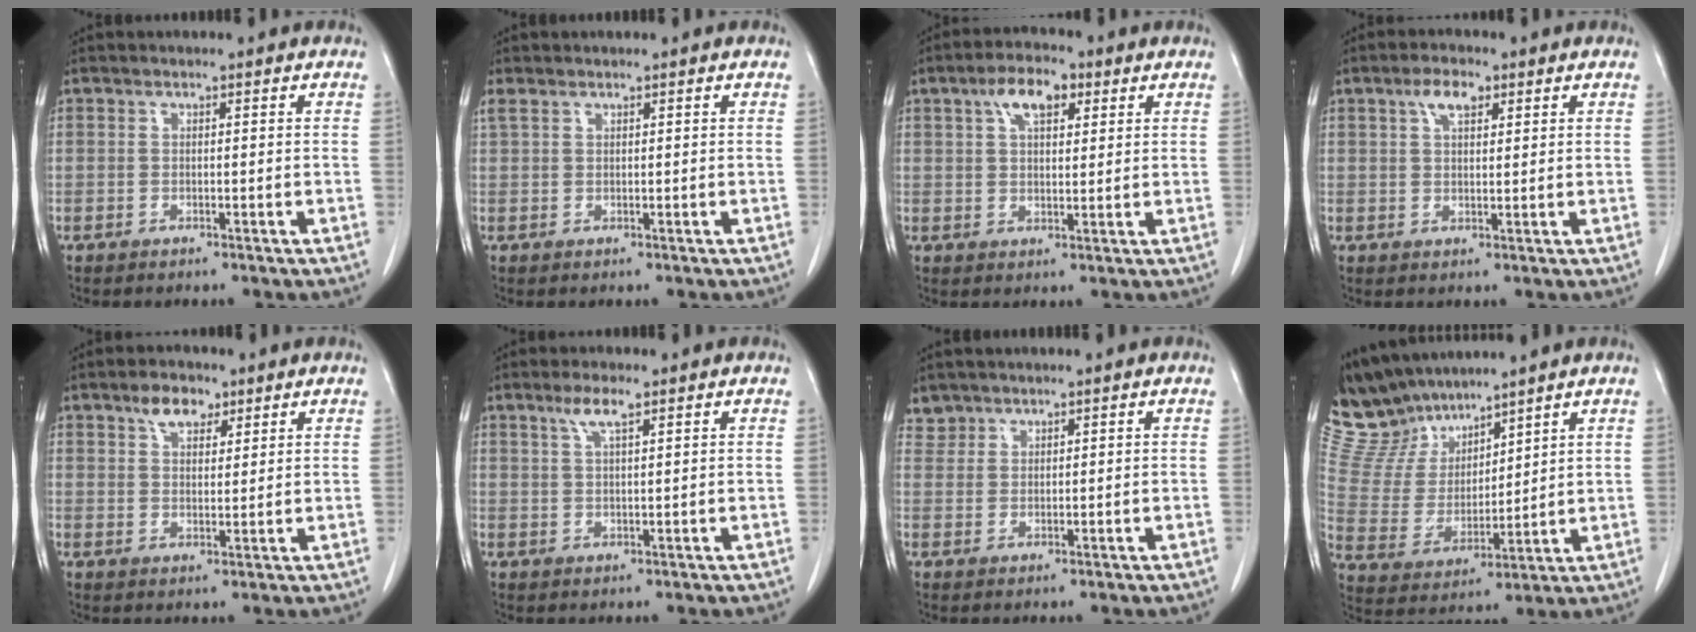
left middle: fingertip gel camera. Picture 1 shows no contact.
{"total": 1.3, "force": [1.0, 0.5, 0.5], "torque": [-0.019, 0.016, 0.027]}
{"total": 6.4, "force": [3.1, 2.7, 4.9], "torque": [-0.089, 0.017, 0.052]}
{"total": 3.9, "force": [2.0, 1.6, 2.8], "torque": [-0.056, 0.009, 0.038]}
{"total": 4.6, "force": [3.0, 2.3, 2.6], "torque": [-0.047, 0.010, 0.053]}
{"total": 3.4, "force": [2.1, 0.4, 2.6], "torque": [-0.054, 0.003, 0.042]}
{"total": 2.1, "force": [1.9, 1.0, -0.5], "torque": [0.013, 0.008, 0.035]}
{"total": 11.8, "force": [10.9, 3.7, 2.2], "torque": [-0.070, 0.015, 0.232]}